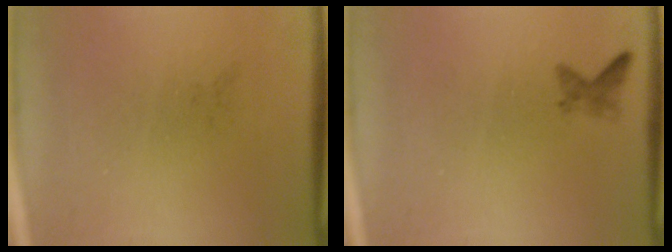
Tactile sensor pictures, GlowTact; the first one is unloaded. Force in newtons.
{"total": 1.1}